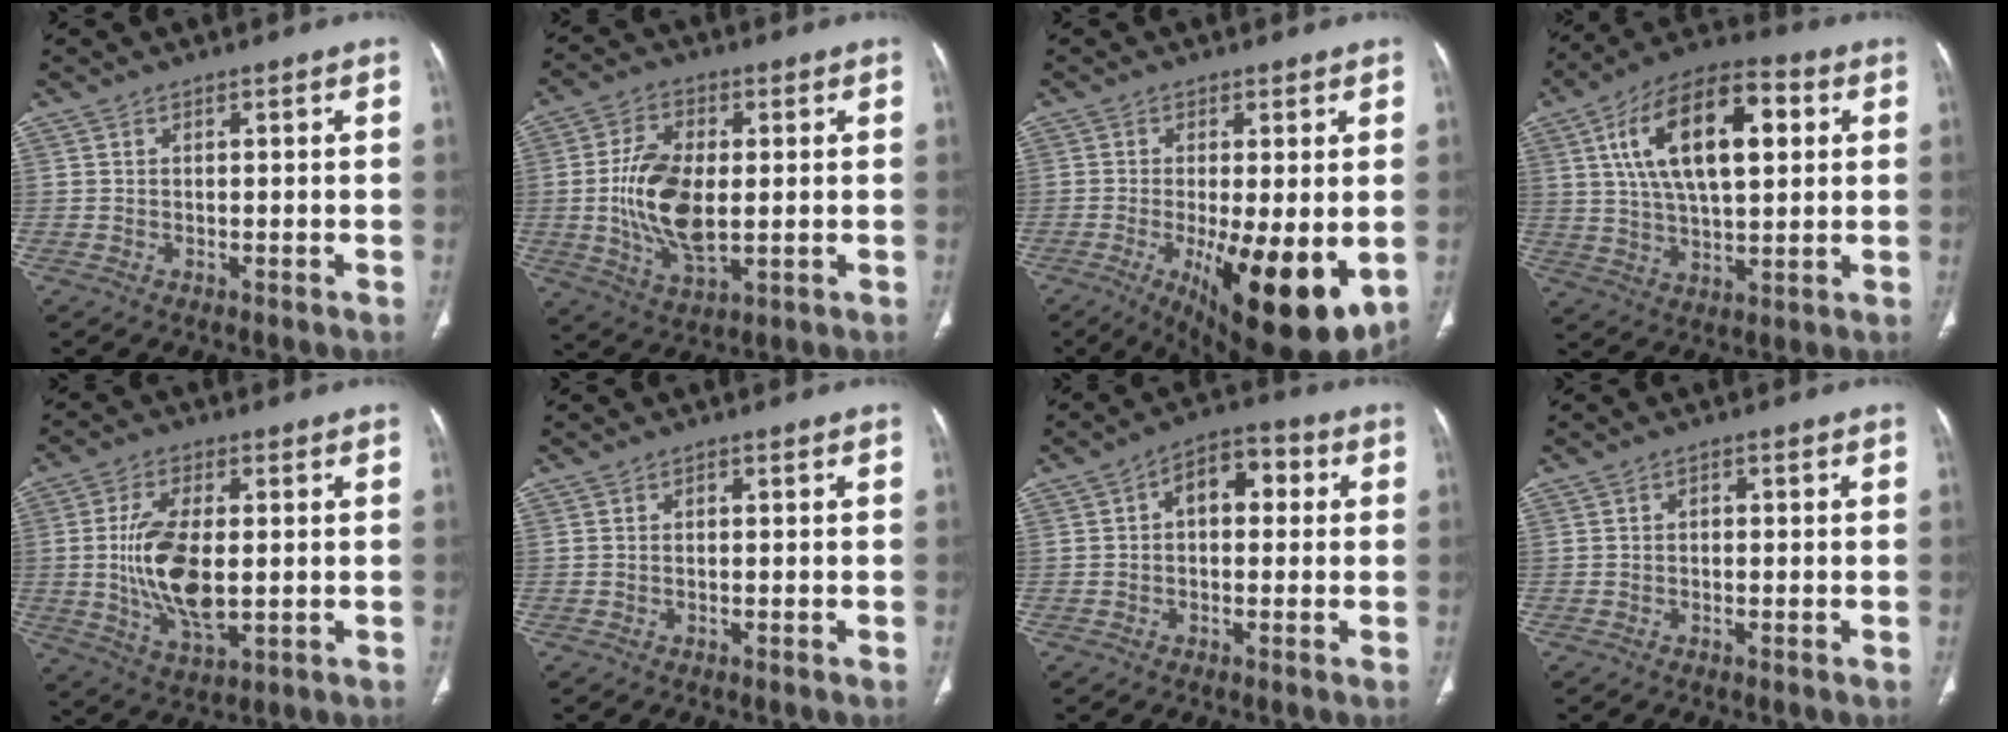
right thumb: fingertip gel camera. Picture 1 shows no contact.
{"total": 12.6, "force": [-0.2, 6.4, 10.9], "torque": [-0.212, -0.006, 0.001]}
{"total": 16.8, "force": [-4.0, 5.4, 15.4], "torque": [-0.204, -0.030, -0.041]}
{"total": 19.9, "force": [5.4, 9.4, 16.7], "torque": [-0.271, 0.010, 0.086]}
{"total": 13.3, "force": [-0.1, 6.2, 11.8], "torque": [-0.231, -0.012, 0.004]}
{"total": 0.5, "force": [0.0, 0.3, 0.4], "torque": [-0.009, 0.001, 0.000]}
{"total": 8.0, "force": [1.3, 4.9, 6.2], "torque": [-0.065, 0.027, 0.011]}
{"total": 1.0, "force": [0.0, 0.8, 0.7], "torque": [-0.006, 0.005, -0.003]}